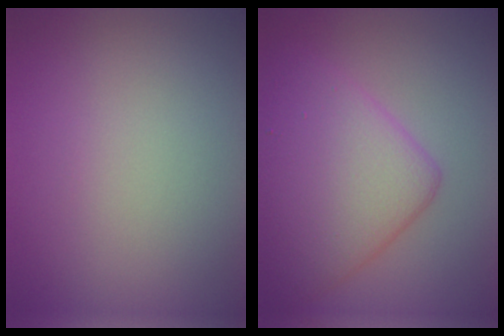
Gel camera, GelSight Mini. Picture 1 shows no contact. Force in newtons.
{"total": 7.5, "press": 7.5, "slide": 0.2}